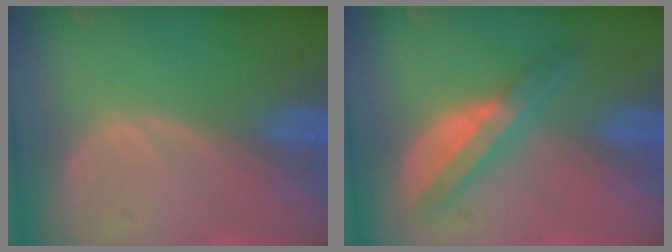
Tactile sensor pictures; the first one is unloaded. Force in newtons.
{"total": 5.9, "press": 5.4, "slide": 2.3}